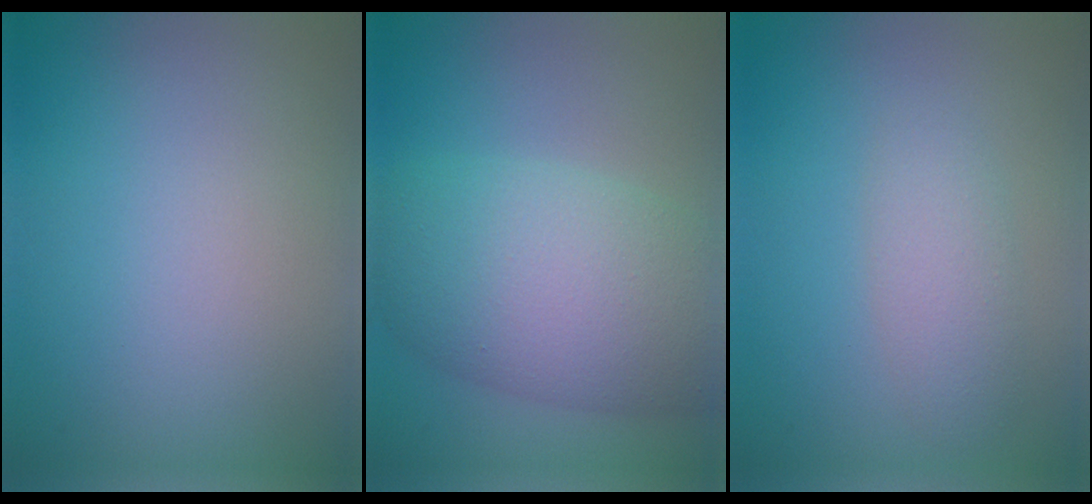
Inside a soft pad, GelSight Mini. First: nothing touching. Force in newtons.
{"total": 9.4, "press": 9.4, "slide": 0.3}
{"total": 2.5, "press": 2.5, "slide": 0.1}